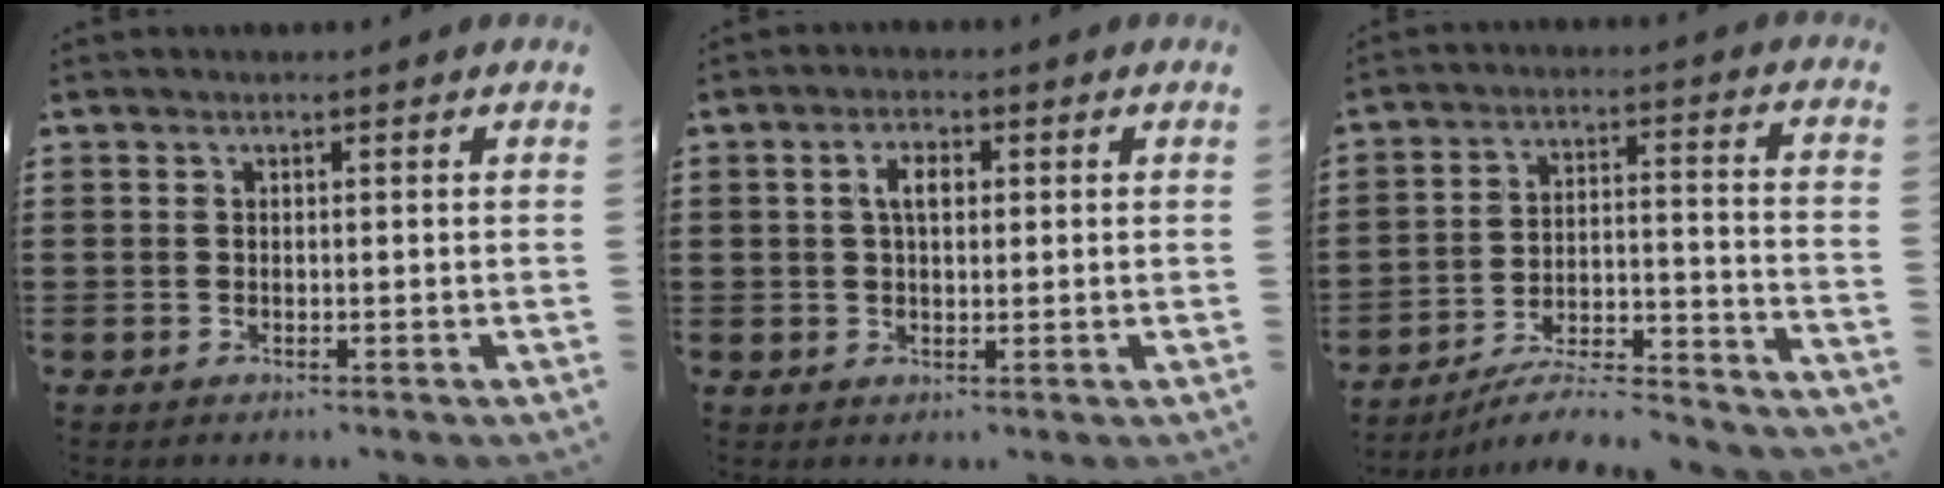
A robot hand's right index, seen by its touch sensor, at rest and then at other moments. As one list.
[{"total": 3.4, "force": [0.6, 1.7, 2.8], "torque": [-0.059, 0.011, 0.008]}, {"total": 5.9, "force": [-5.2, 0.9, 2.6], "torque": [-0.047, -0.008, -0.105]}]